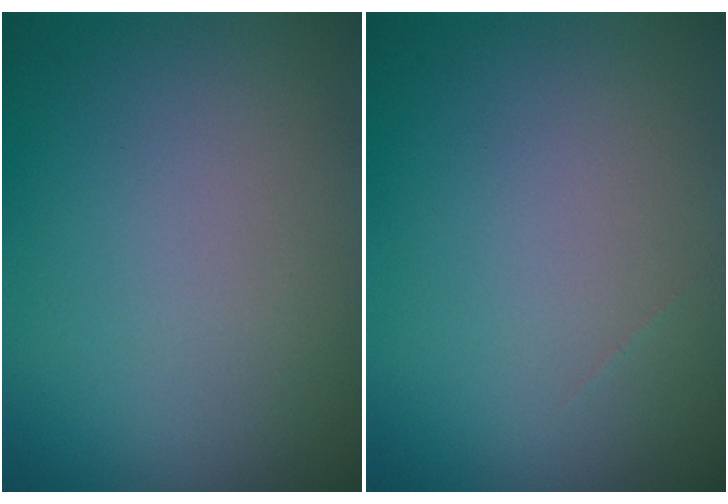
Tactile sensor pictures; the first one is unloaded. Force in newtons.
{"total": 0.0}